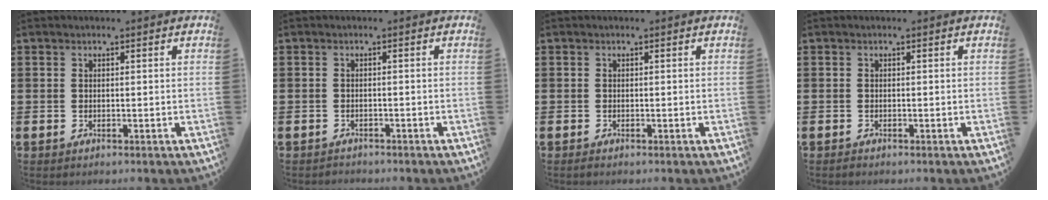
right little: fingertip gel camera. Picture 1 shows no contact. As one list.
[{"total": 0.9, "force": [-0.8, -0.1, -0.4], "torque": [0.005, 0.000, -0.017]}, {"total": 0.0}, {"total": 0.0}]